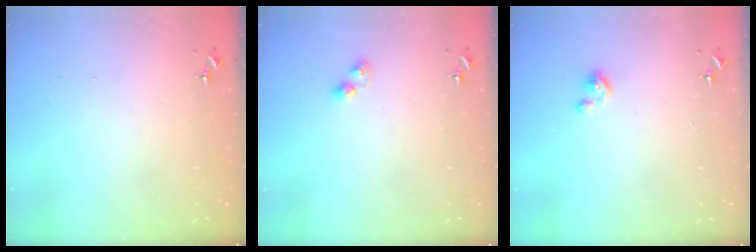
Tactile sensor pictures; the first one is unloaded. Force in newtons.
{"total": 3.4, "press": 3.3, "slide": 0.6}
{"total": 4.6, "press": 4.5, "slide": 0.4}